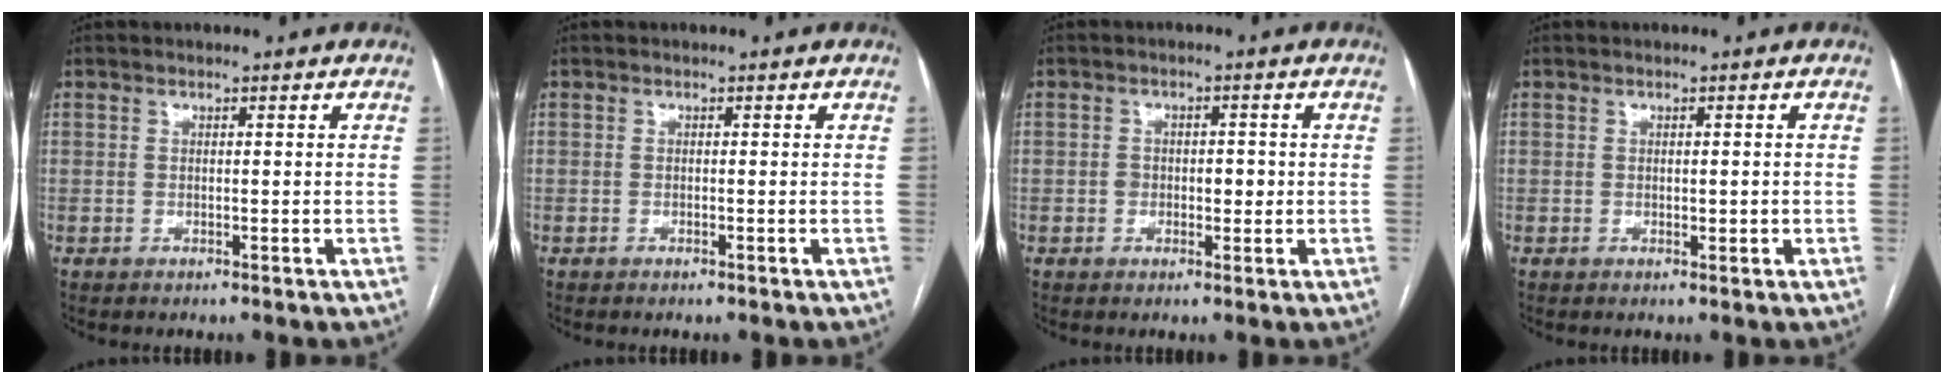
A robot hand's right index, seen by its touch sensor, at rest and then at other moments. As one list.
[{"total": 0.0}, {"total": 3.2, "force": [-0.3, 2.1, 2.3], "torque": [-0.031, 0.011, -0.001]}, {"total": 1.2, "force": [-0.1, 0.5, 1.1], "torque": [-0.016, -0.001, 0.001]}]